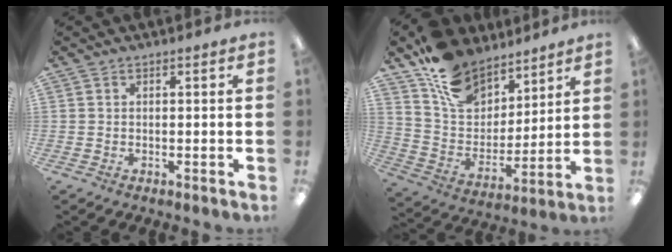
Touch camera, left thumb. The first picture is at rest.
{"total": 15.5, "force": [10.7, 9.7, 5.8], "torque": [-0.113, -0.064, 0.206]}